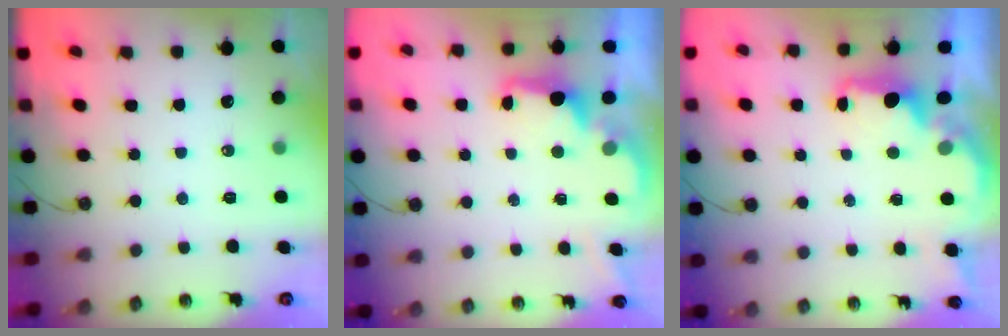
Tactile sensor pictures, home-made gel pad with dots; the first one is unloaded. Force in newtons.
{"total": 2.5, "press": 2.4, "slide": 0.6}
{"total": 2.0, "press": 1.8, "slide": 0.7}